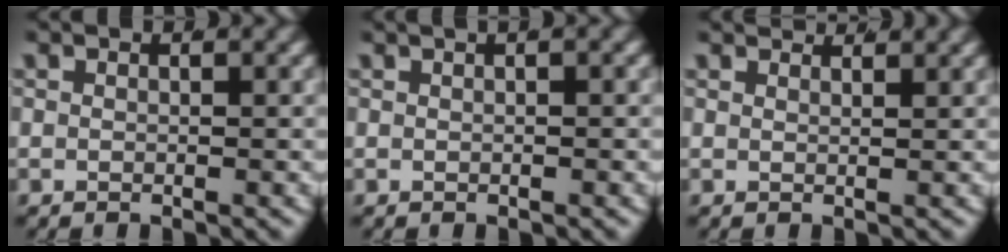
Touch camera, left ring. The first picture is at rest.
{"total": 1.0, "force": [0.6, 0.0, 0.7], "torque": [0.000, 0.014, 0.006]}
{"total": 2.4, "force": [2.3, -0.4, 0.5], "torque": [0.001, -0.002, 0.038]}